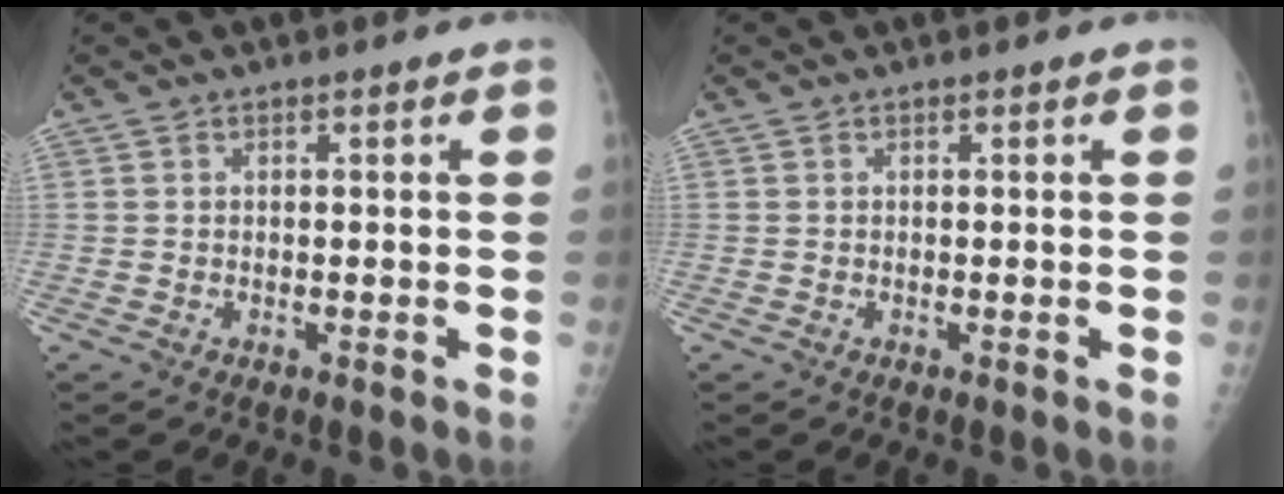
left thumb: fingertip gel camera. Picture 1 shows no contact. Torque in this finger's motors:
{"motor_torque": [0.00, 0.01, -0.03, -0.04, 0.00]}